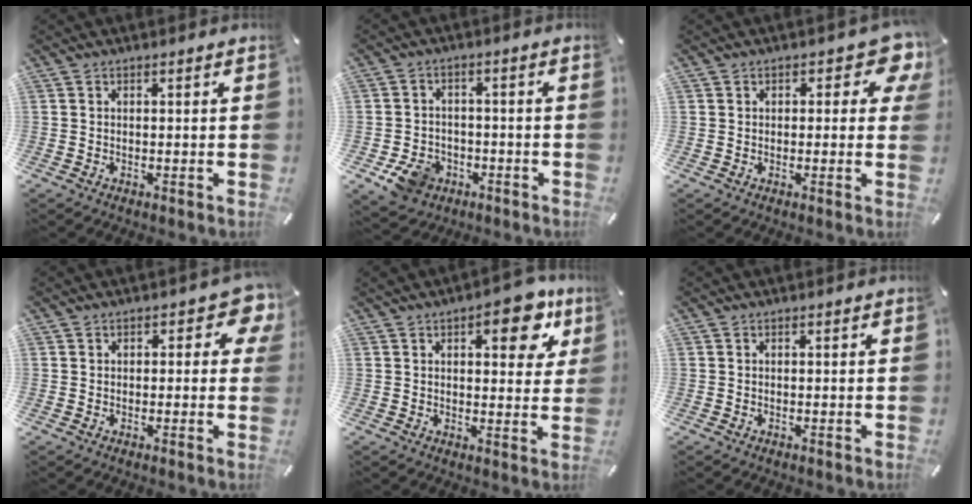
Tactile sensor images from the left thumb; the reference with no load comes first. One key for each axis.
{"total": 8.2, "fx": -3.8, "fy": 6.5, "fz": 3.2, "tx": -0.065, "ty": 0.026, "tz": -0.068}
{"total": 6.5, "fx": 2.6, "fy": 3.6, "fz": 4.6, "tx": -0.045, "ty": -0.010, "tz": 0.040}
{"total": 5.6, "fx": 2.1, "fy": 3.2, "fz": 4.1, "tx": -0.042, "ty": -0.003, "tz": 0.031}
{"total": 11.6, "fx": 5.7, "fy": 5.3, "fz": 8.7, "tx": -0.101, "ty": -0.022, "tz": 0.089}
{"total": 0.0}